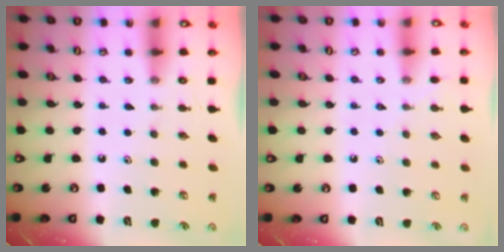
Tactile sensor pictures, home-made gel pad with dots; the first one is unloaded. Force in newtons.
{"total": 2.8, "press": 2.8, "slide": 0.4}